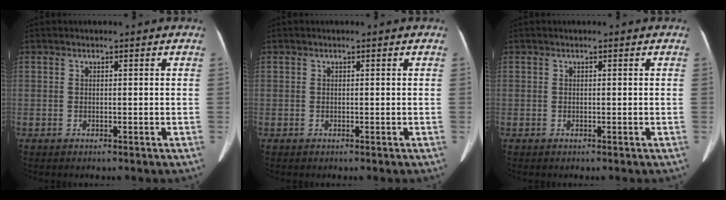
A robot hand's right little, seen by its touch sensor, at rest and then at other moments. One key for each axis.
{"total": 0.0}
{"total": 0.0}